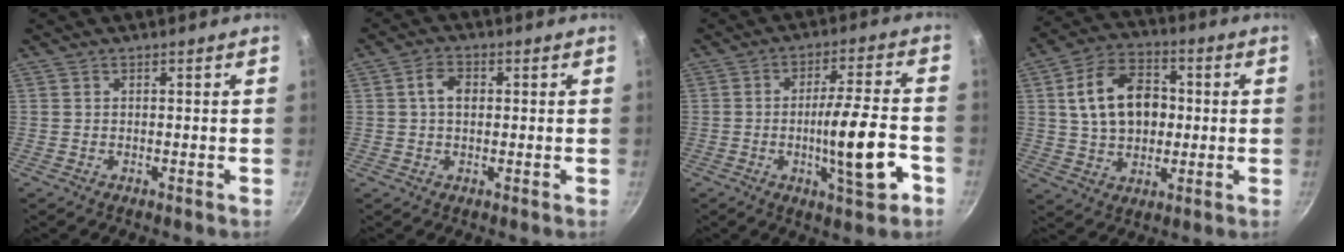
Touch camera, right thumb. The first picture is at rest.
{"total": 4.3, "force": [0.6, 2.9, 3.0], "torque": [-0.043, 0.009, 0.004]}
{"total": 13.7, "force": [-4.1, 1.6, 13.0], "torque": [-0.215, 0.021, -0.073]}
{"total": 14.9, "force": [1.8, 10.6, 10.3], "torque": [-0.146, 0.017, 0.025]}